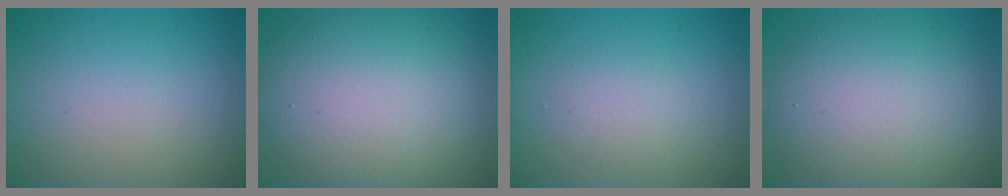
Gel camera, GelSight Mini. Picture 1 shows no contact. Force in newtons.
{"total": 12.7, "press": 12.7, "slide": 0.6}
{"total": 1.8, "press": 1.8, "slide": 0.0}
{"total": 9.6, "press": 9.5, "slide": 0.9}